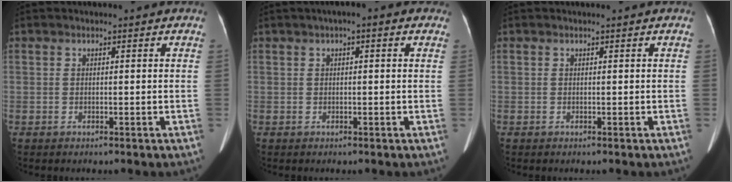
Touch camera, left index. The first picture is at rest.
{"total": 2.9, "force": [1.4, 0.8, 2.4], "torque": [-0.036, 0.018, 0.012]}
{"total": 0.0}